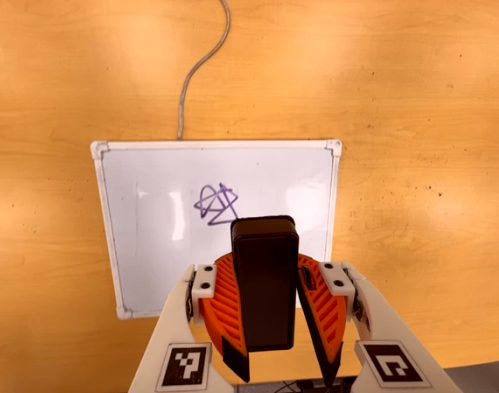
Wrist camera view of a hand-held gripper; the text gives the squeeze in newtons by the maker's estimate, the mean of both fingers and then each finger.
{"total": 9.7, "left": 10.1, "right": 9.3}